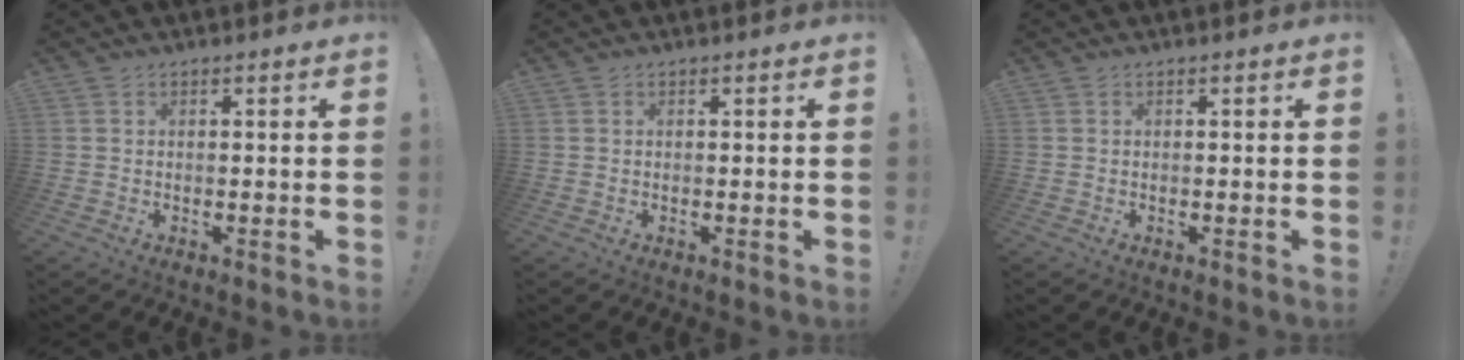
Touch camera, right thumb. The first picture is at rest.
{"total": 0.0}
{"total": 0.0}